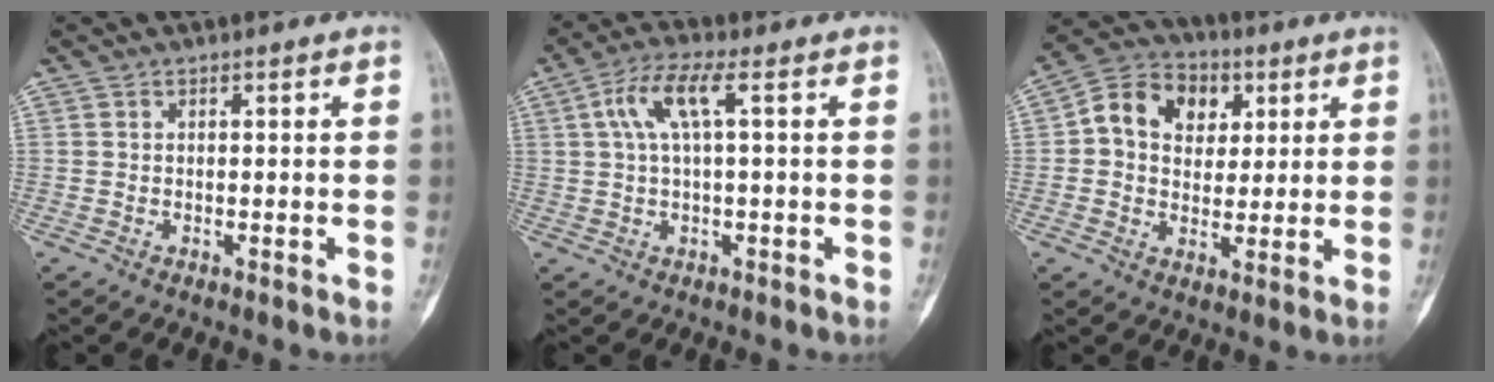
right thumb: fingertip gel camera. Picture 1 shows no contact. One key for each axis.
{"total": 6.9, "fx": 1.8, "fy": 1.7, "fz": 6.5, "tx": -0.149, "ty": 0.024, "tz": 0.037}
{"total": 12.1, "fx": 3.1, "fy": 9.5, "fz": 6.8, "tx": -0.076, "ty": 0.009, "tz": 0.043}